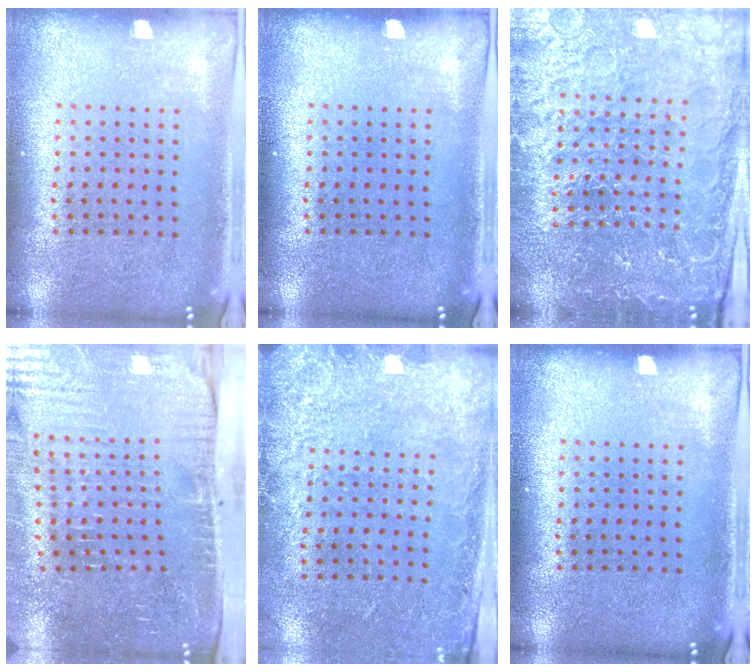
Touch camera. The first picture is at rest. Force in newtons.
{"total": 0.0}
{"total": 4.9, "press": 4.5, "slide": 1.8}
{"total": 4.8, "press": 4.1, "slide": 2.4}
{"total": 2.7, "press": 1.9, "slide": 1.9}
{"total": 0.0}